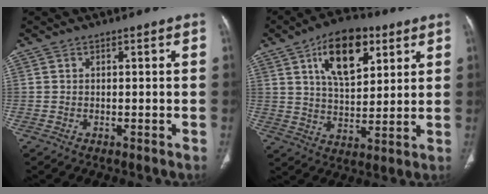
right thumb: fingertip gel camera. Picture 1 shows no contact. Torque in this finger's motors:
{"motor_torque": [0.26, 1.50, 0.22, 0.01, 0.24]}